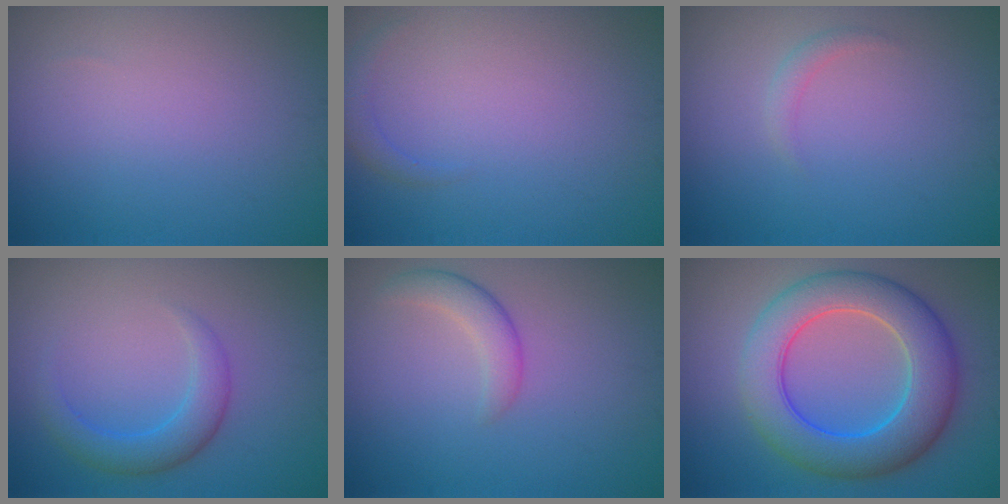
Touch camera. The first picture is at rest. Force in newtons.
{"total": 1.1, "press": 1.1, "slide": 0.1}
{"total": 1.0, "press": 1.0, "slide": 0.0}
{"total": 3.0, "press": 3.0, "slide": 0.1}
{"total": 2.3, "press": 2.3, "slide": 0.1}
{"total": 8.6, "press": 8.6, "slide": 0.2}